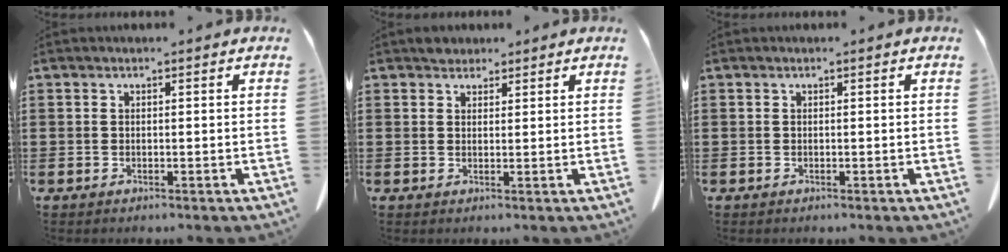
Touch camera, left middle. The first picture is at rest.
{"total": 2.1, "force": [1.9, 0.9, 0.2], "torque": [-0.001, -0.001, 0.036]}
{"total": 0.0}